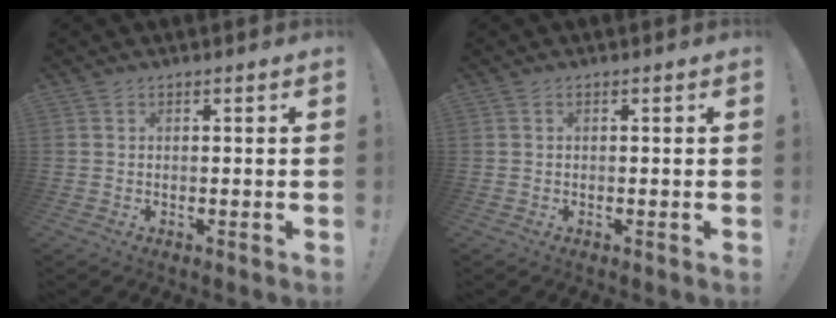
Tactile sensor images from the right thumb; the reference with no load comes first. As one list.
[{"total": 0.0}]